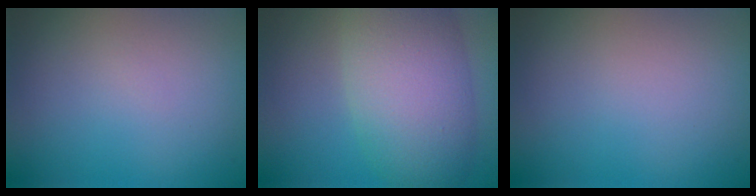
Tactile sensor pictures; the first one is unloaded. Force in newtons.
{"total": 8.6, "press": 8.6, "slide": 0.6}
{"total": 0.0}